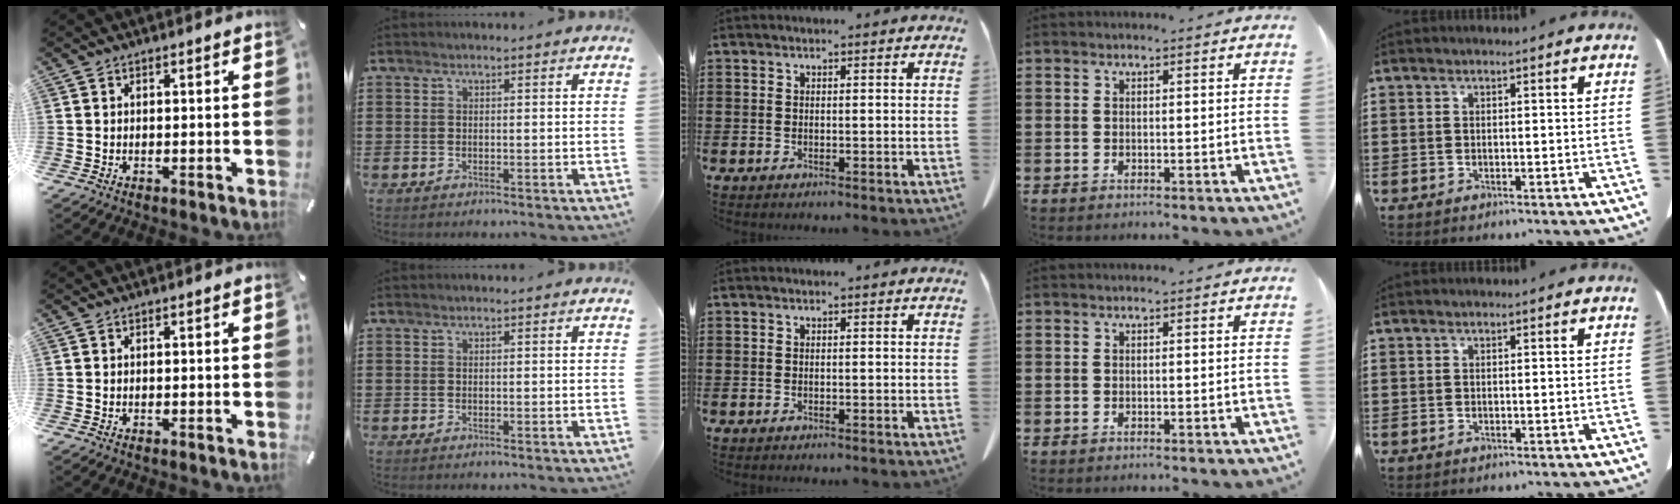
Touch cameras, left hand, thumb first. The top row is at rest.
{}